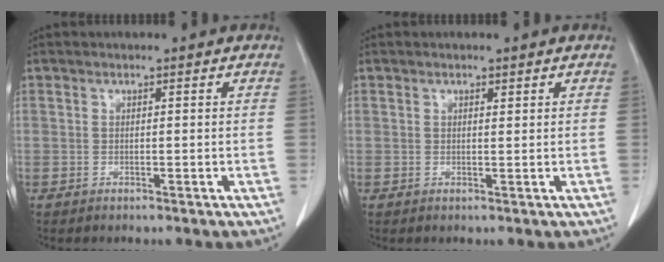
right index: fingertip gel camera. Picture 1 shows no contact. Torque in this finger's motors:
{"motor_torque": [-0.14, 0.04, 0.01, -0.01]}